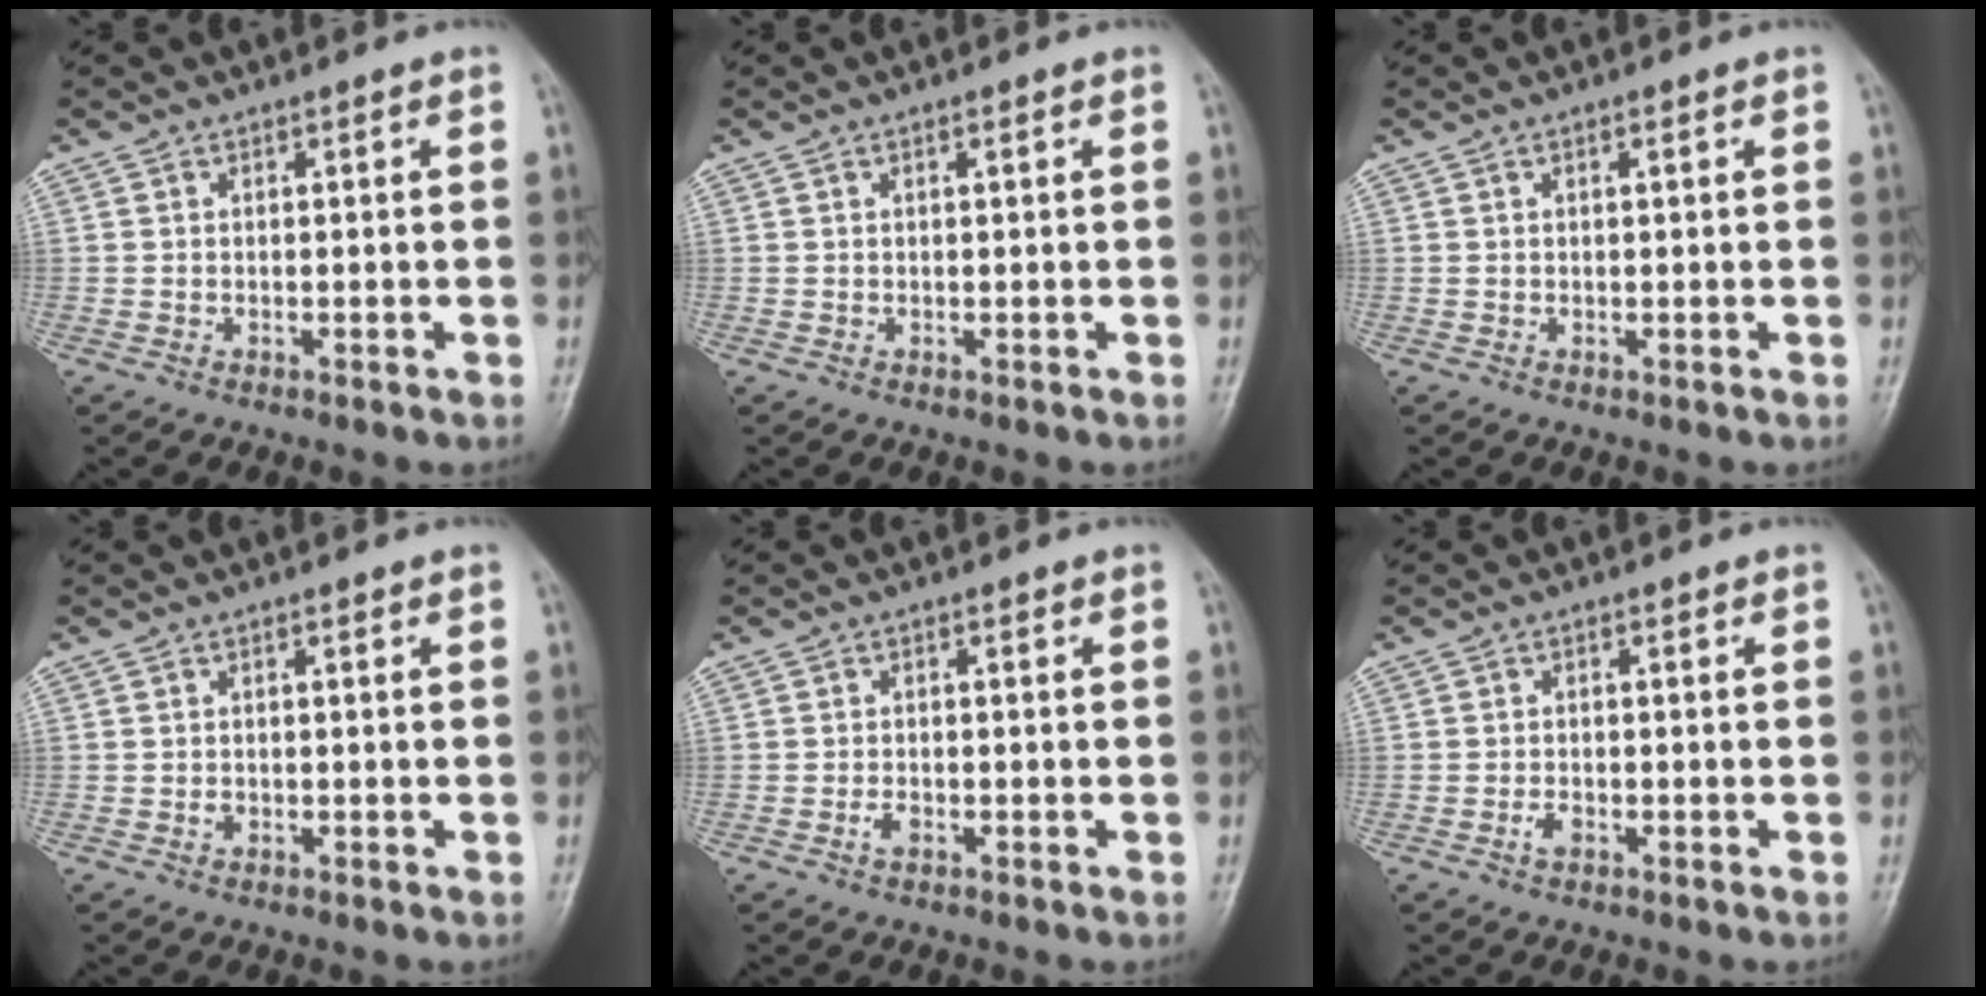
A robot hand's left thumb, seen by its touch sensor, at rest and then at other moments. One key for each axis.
{"total": 0.6, "fx": 0.3, "fy": 0.2, "fz": 0.6, "tx": -0.012, "ty": 0.001, "tz": 0.004}
{"total": 0.8, "fx": 0.4, "fy": 0.3, "fz": 0.7, "tx": -0.013, "ty": 0.001, "tz": 0.005}
{"total": 1.0, "fx": -0.2, "fy": 0.8, "fz": 0.6, "tx": -0.003, "ty": 0.002, "tz": -0.004}
{"total": 1.7, "fx": -0.8, "fy": 1.0, "fz": 1.2, "tx": -0.020, "ty": 0.005, "tz": -0.016}
{"total": 1.8, "fx": -0.9, "fy": 1.0, "fz": 1.2, "tx": -0.021, "ty": 0.006, "tz": -0.018}